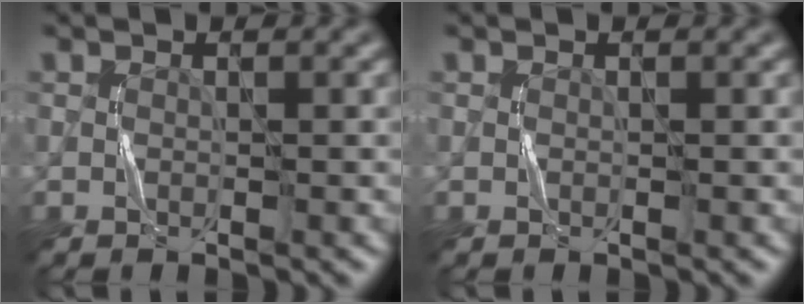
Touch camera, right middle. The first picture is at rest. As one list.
[{"total": 0.0}]